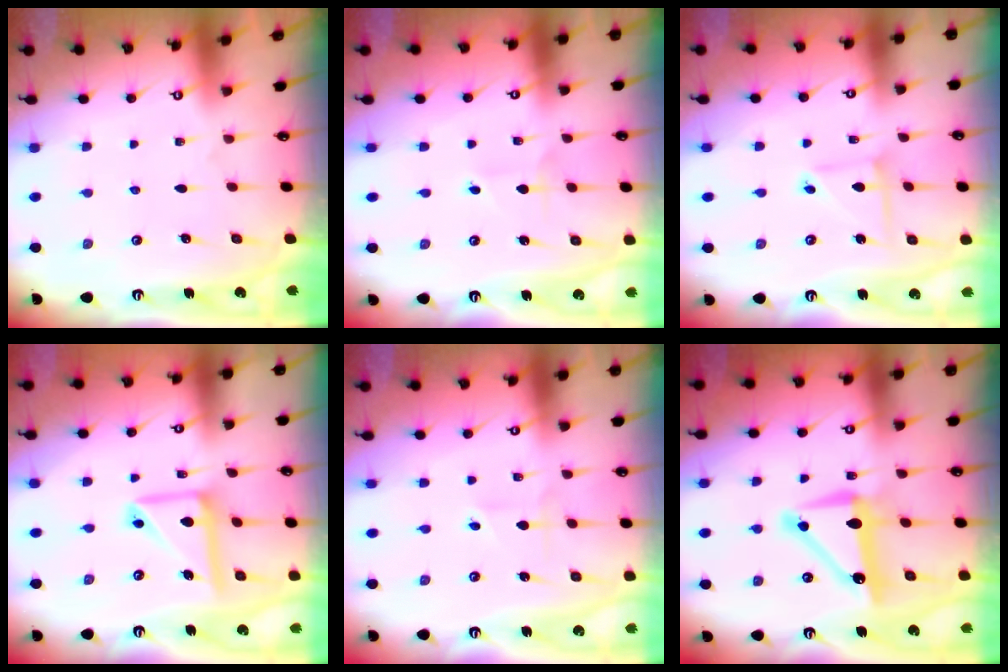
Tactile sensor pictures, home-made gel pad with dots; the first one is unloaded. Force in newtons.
{"total": 1.4, "press": 1.4, "slide": 0.1}
{"total": 4.8, "press": 4.7, "slide": 0.5}
{"total": 14.6, "press": 14.5, "slide": 1.5}
{"total": 1.2, "press": 1.2, "slide": 0.2}
{"total": 10.7, "press": 10.7, "slide": 0.2}